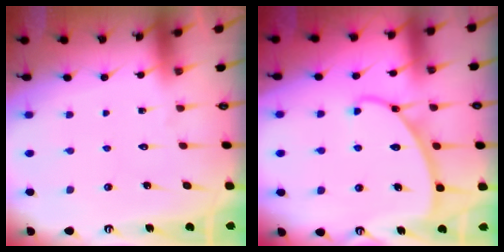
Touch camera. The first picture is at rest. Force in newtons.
{"total": 8.7, "press": 8.7, "slide": 0.4}